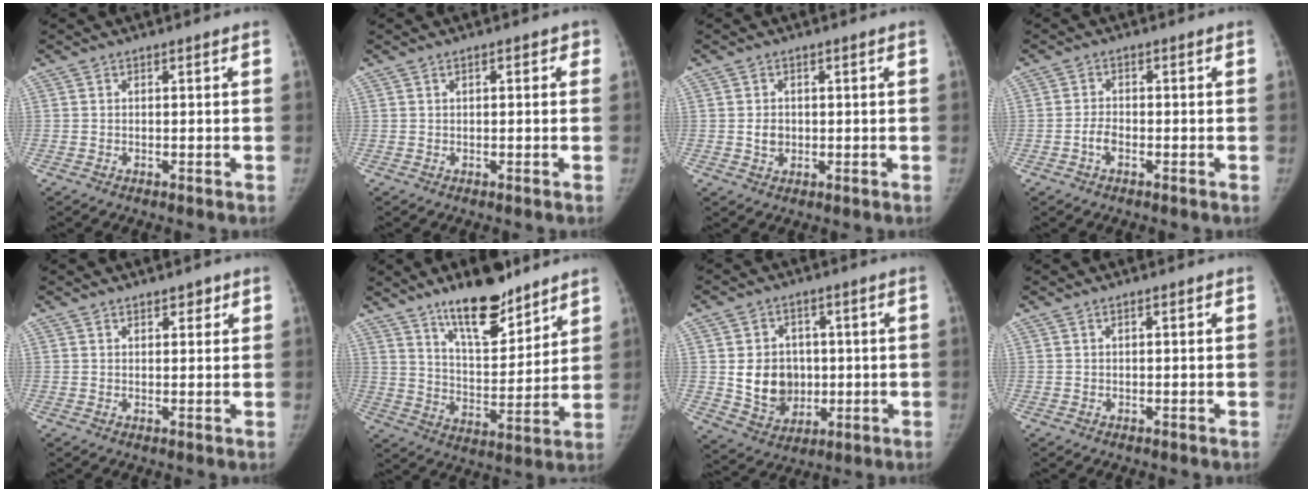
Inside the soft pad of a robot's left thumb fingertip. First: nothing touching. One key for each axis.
{"total": 2.1, "fx": 0.8, "fy": 1.1, "fz": 1.6, "tx": -0.011, "ty": 0.003, "tz": 0.006}
{"total": 2.6, "fx": 0.0, "fy": 2.1, "fz": 1.5, "tx": -0.017, "ty": 0.001, "tz": 0.004}
{"total": 2.4, "fx": -1.1, "fy": 1.3, "fz": 1.7, "tx": -0.033, "ty": 0.010, "tz": -0.022}
{"total": 2.1, "fx": 1.5, "fy": 1.1, "fz": 1.0, "tx": 0.001, "ty": -0.007, "tz": 0.019}
{"total": 15.3, "fx": 11.2, "fy": 5.3, "fz": 9.0, "tx": -0.112, "ty": -0.078, "tz": 0.192}
{"total": 10.5, "fx": 0.3, "fy": 8.8, "fz": 5.7, "tx": -0.057, "ty": -0.006, "tz": 0.022}
{"total": 0.7, "fx": 0.3, "fy": 0.1, "fz": 0.6, "tx": -0.010, "ty": 0.001, "tz": 0.005}